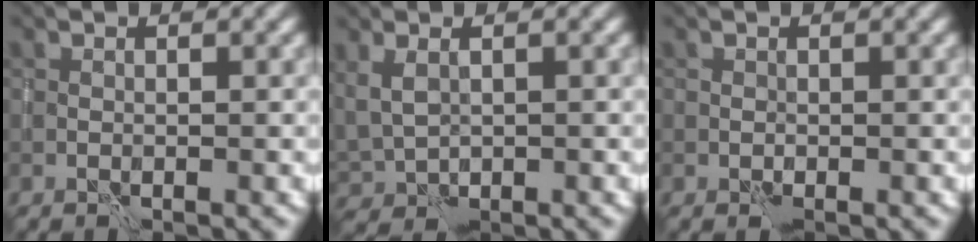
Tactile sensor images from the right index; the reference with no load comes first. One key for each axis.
{"total": 2.9, "fx": 0.6, "fy": 2.0, "fz": 2.0, "tx": -0.049, "ty": -0.011, "tz": 0.021}
{"total": 0.0}